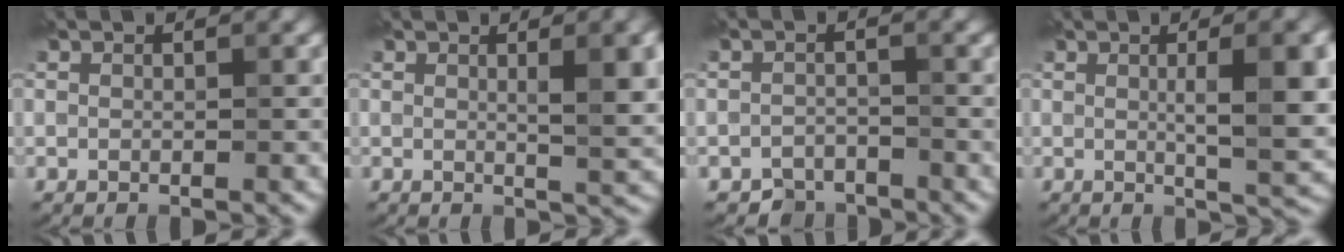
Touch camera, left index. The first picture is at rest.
{"total": 5.3, "force": [1.0, 1.3, 5.0], "torque": [-0.059, 0.004, 0.014]}
{"total": 2.2, "force": [-1.9, 1.1, 0.1], "torque": [0.006, 0.004, -0.039]}
{"total": 8.0, "force": [0.7, 1.9, 7.8], "torque": [-0.095, 0.002, 0.011]}